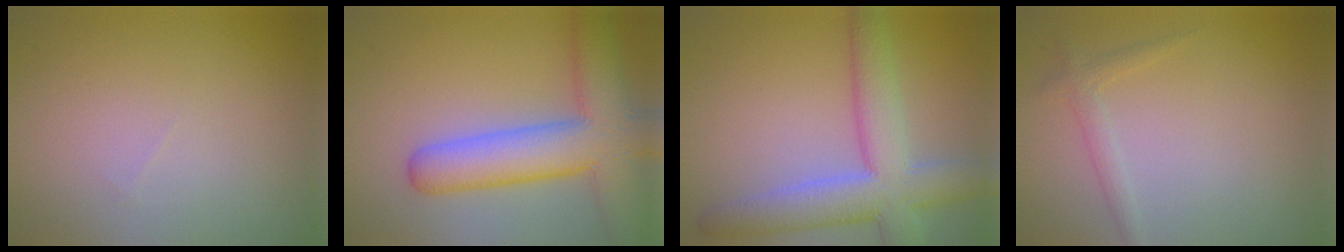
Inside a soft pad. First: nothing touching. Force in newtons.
{"total": 9.0, "press": 9.0, "slide": 0.5}
{"total": 7.5, "press": 7.5, "slide": 0.6}
{"total": 1.4, "press": 1.4, "slide": 0.0}